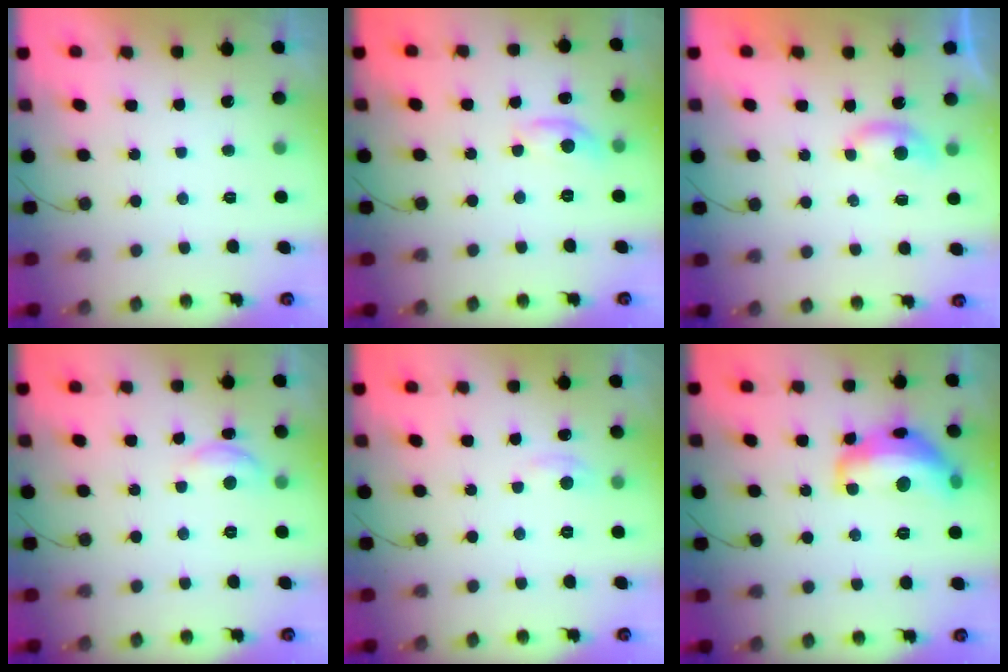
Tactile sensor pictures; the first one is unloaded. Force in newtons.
{"total": 6.3, "press": 6.3, "slide": 0.4}
{"total": 3.8, "press": 3.8, "slide": 0.6}
{"total": 6.7, "press": 6.7, "slide": 0.6}
{"total": 2.8, "press": 2.8, "slide": 0.4}
{"total": 16.1, "press": 16.1, "slide": 0.9}